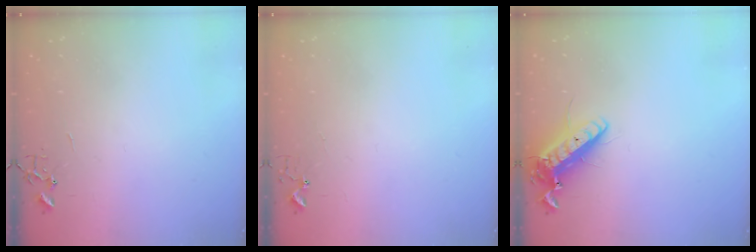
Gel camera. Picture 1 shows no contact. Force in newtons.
{"total": 2.7, "press": 2.7, "slide": 0.2}
{"total": 14.5, "press": 14.2, "slide": 2.9}